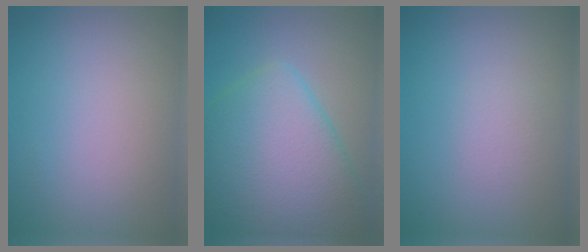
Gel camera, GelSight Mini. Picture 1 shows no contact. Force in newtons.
{"total": 9.1, "press": 9.1, "slide": 0.1}
{"total": 0.9, "press": 0.8, "slide": 0.1}